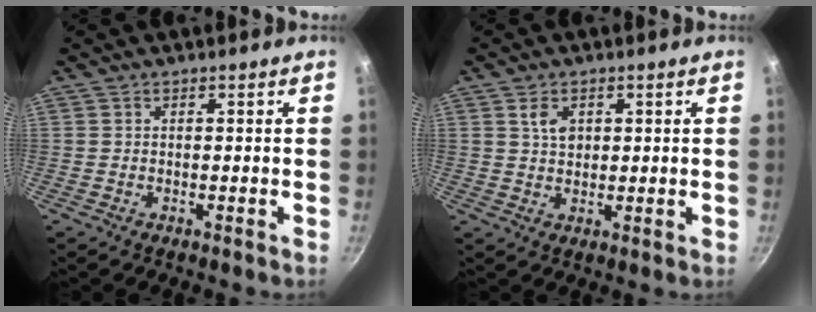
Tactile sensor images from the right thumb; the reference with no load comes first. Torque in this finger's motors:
{"motor_torque": [0.37, 0.72, 0.52, -0.08, 0.08]}